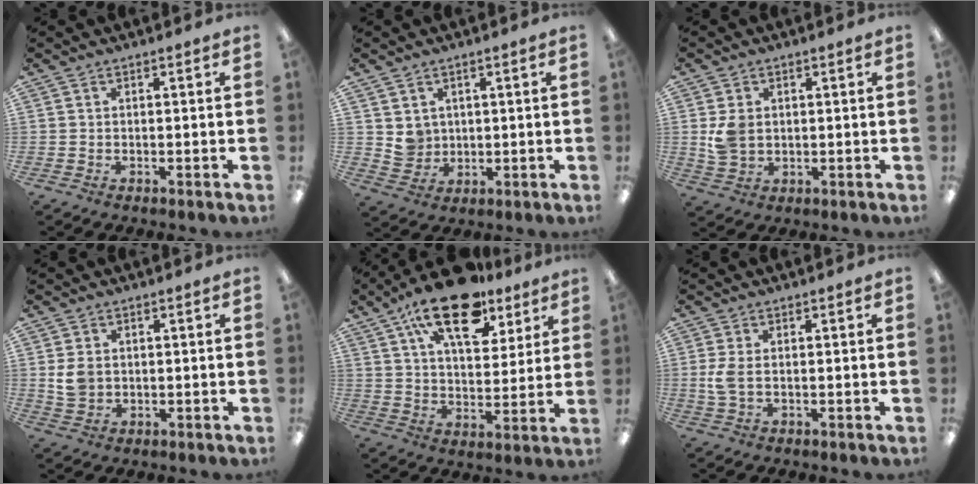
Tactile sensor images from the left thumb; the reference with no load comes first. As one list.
[{"total": 4.5, "force": [2.3, 3.8, 0.4], "torque": [-0.005, -0.008, 0.043]}, {"total": 5.6, "force": [1.0, 4.3, 3.4], "torque": [-0.057, -0.001, 0.018]}, {"total": 4.5, "force": [0.9, 3.6, 2.6], "torque": [-0.050, 0.000, 0.015]}, {"total": 19.8, "force": [13.0, 9.0, 11.8], "torque": [-0.191, -0.061, 0.219]}, {"total": 4.4, "force": [0.2, 2.2, 3.8], "torque": [-0.076, -0.001, -0.001]}]